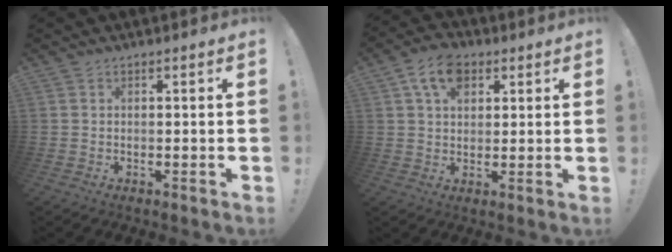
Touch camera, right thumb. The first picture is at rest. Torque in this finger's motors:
{"motor_torque": [1.17, 1.16, 0.35, 0.07, 0.07]}